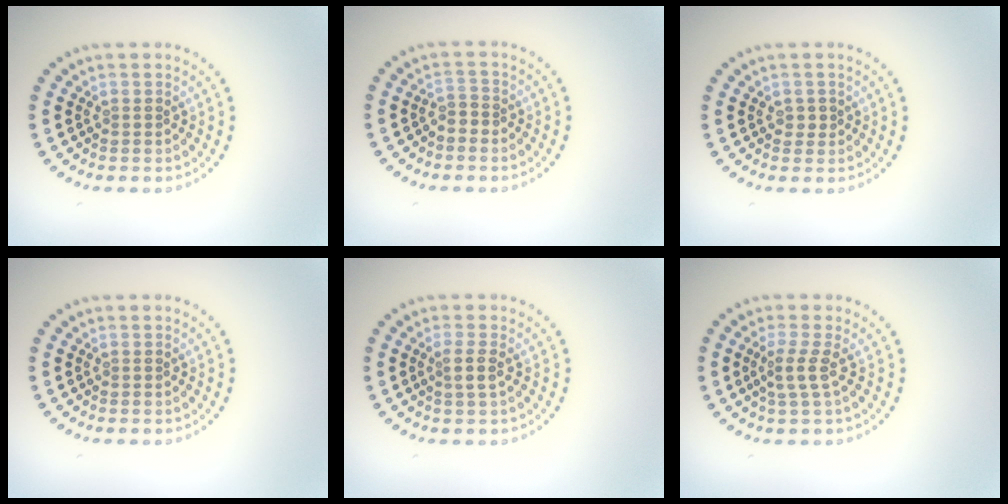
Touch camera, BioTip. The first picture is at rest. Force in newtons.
{"total": 1.2, "press": 0.9, "slide": 0.8}
{"total": 1.0, "press": 1.0, "slide": 0.4}
{"total": 0.0}
{"total": 1.4, "press": 1.2, "slide": 0.8}
{"total": 2.0, "press": 1.6, "slide": 1.3}